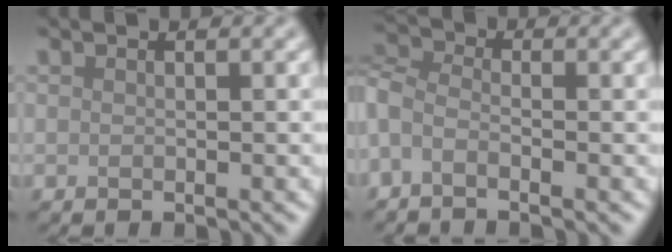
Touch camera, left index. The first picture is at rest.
{"total": 3.0, "force": [-0.6, 1.8, 2.4], "torque": [-0.055, 0.004, -0.027]}